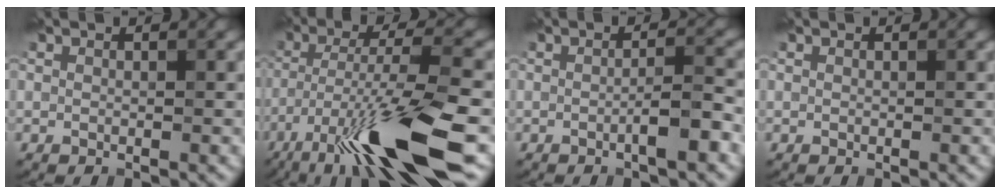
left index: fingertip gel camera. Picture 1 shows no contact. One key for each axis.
{"total": 12.8, "fx": -7.2, "fy": 2.3, "fz": 10.3, "tx": -0.189, "ty": -0.009, "tz": -0.122}
{"total": 2.6, "fx": -0.9, "fy": 0.3, "fz": 2.4, "tx": -0.035, "ty": 0.007, "tz": -0.018}
{"total": 0.0}